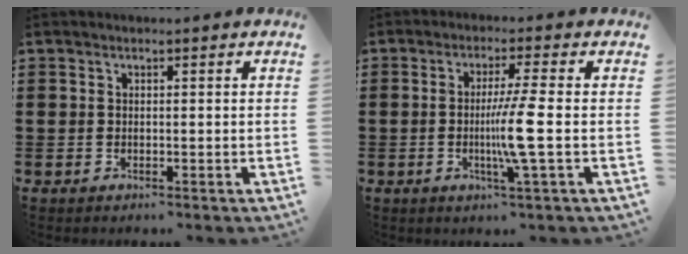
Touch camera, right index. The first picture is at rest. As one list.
[{"total": 7.2, "force": [-1.0, -0.9, 7.0], "torque": [-0.129, -0.019, -0.024]}]